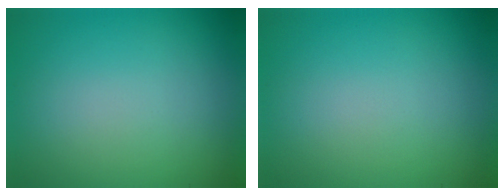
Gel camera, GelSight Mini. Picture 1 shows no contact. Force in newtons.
{"total": 0.0}